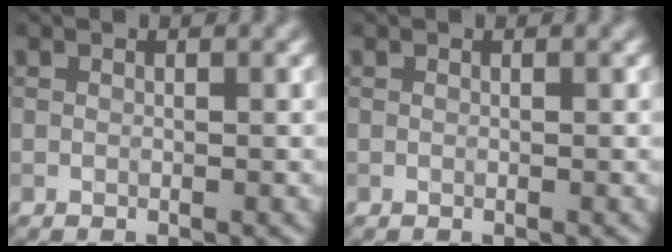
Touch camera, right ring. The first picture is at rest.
{"total": 0.0}